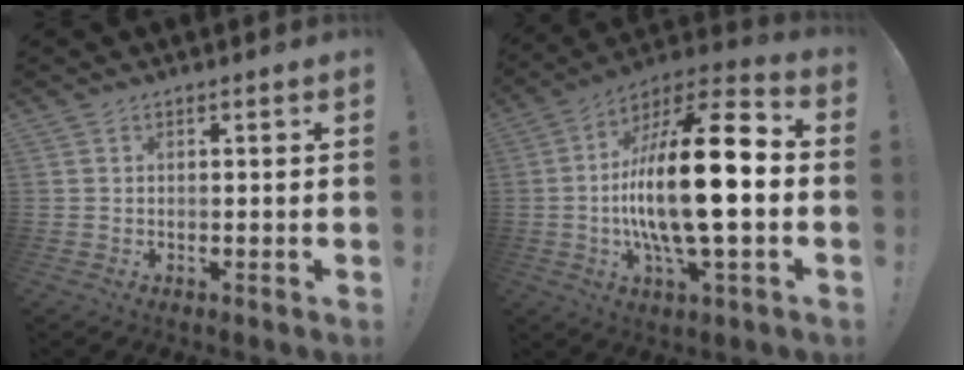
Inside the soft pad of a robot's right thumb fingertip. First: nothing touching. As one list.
[{"total": 24.5, "force": [-2.3, 7.1, 23.3], "torque": [-0.436, -0.001, -0.045]}]